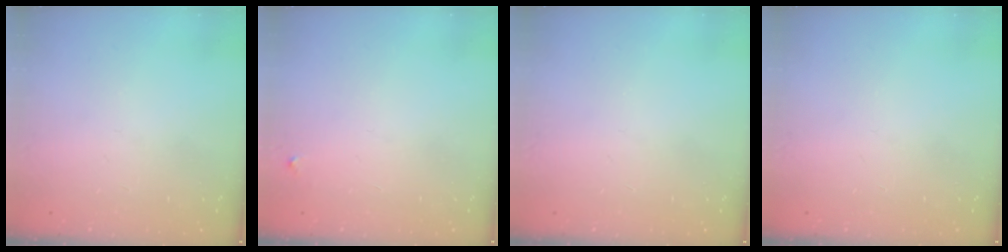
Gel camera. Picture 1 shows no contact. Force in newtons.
{"total": 2.3, "press": 2.3, "slide": 0.2}
{"total": 0.0}
{"total": 0.0}